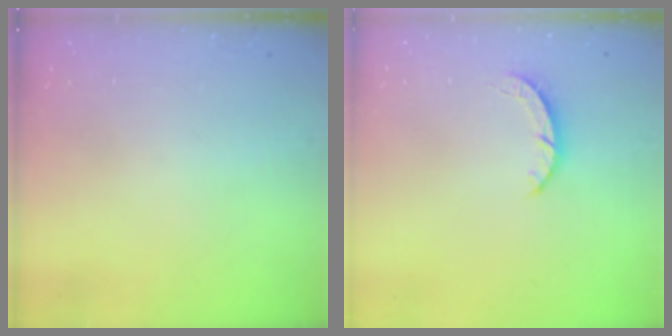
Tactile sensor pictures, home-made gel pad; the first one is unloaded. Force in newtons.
{"total": 2.5, "press": 2.4, "slide": 0.4}